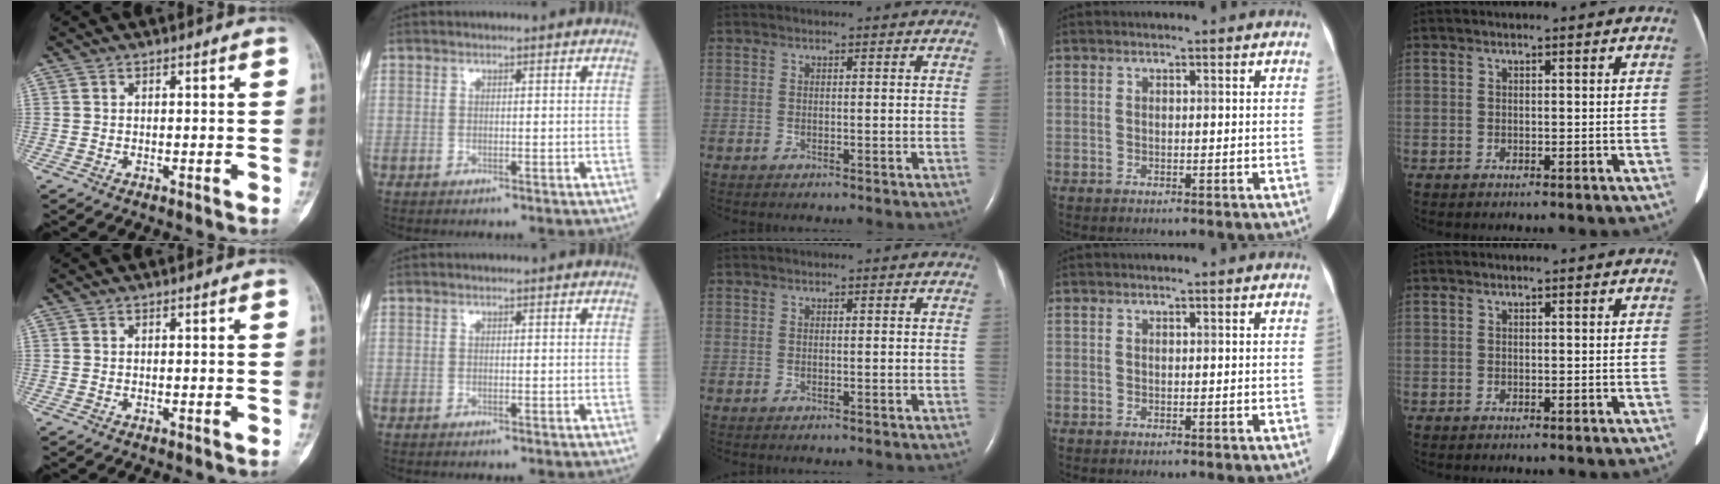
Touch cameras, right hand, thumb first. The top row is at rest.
{}